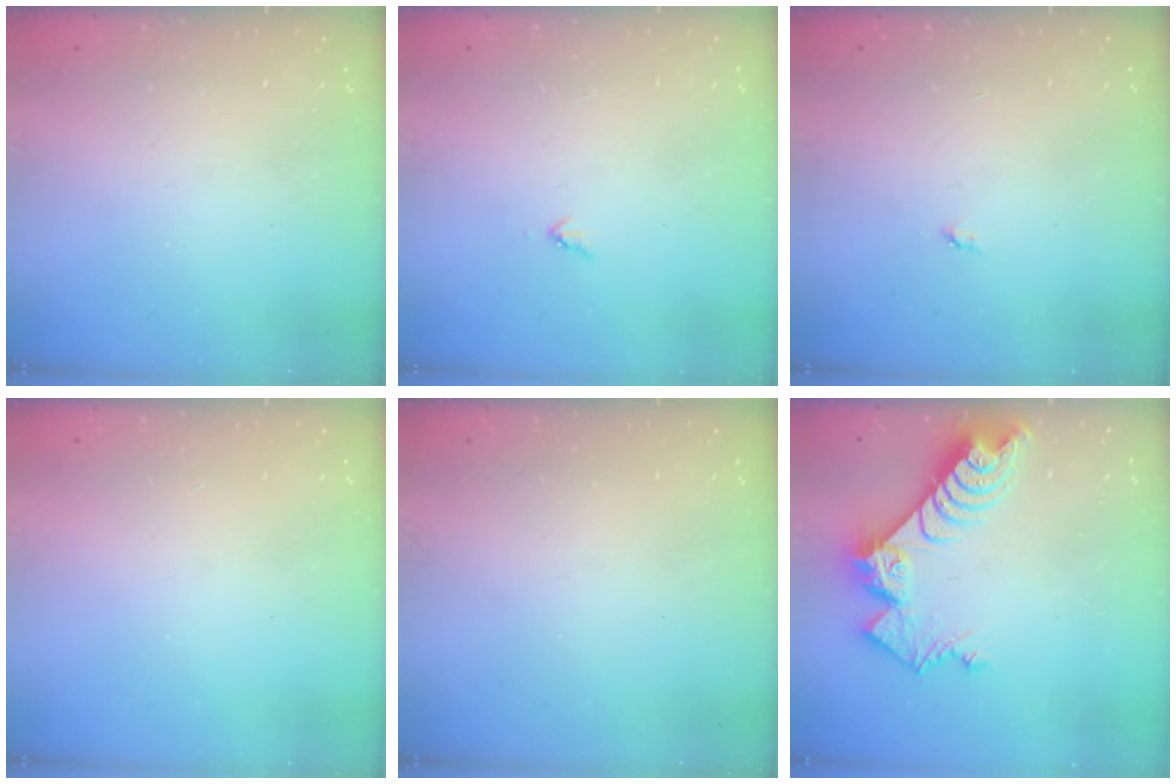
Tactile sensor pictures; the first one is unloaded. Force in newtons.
{"total": 3.0, "press": 3.0, "slide": 0.3}
{"total": 2.8, "press": 2.8, "slide": 0.4}
{"total": 1.1, "press": 1.1, "slide": 0.1}
{"total": 0.0}
{"total": 10.7, "press": 10.6, "slide": 1.1}